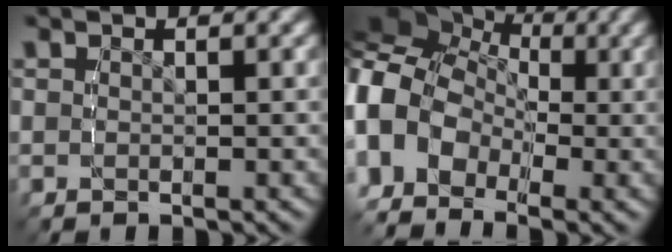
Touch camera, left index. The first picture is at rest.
{"total": 11.2, "force": [1.2, 8.9, 6.6], "torque": [-0.138, 0.003, -0.001]}